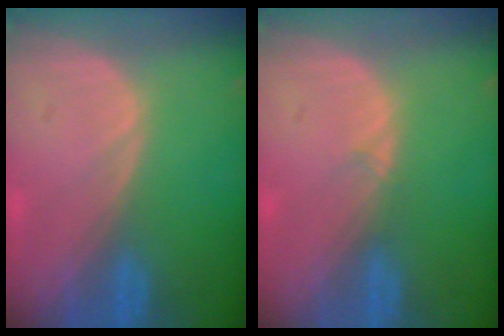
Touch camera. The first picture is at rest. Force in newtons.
{"total": 0.6, "press": 0.6, "slide": 0.1}